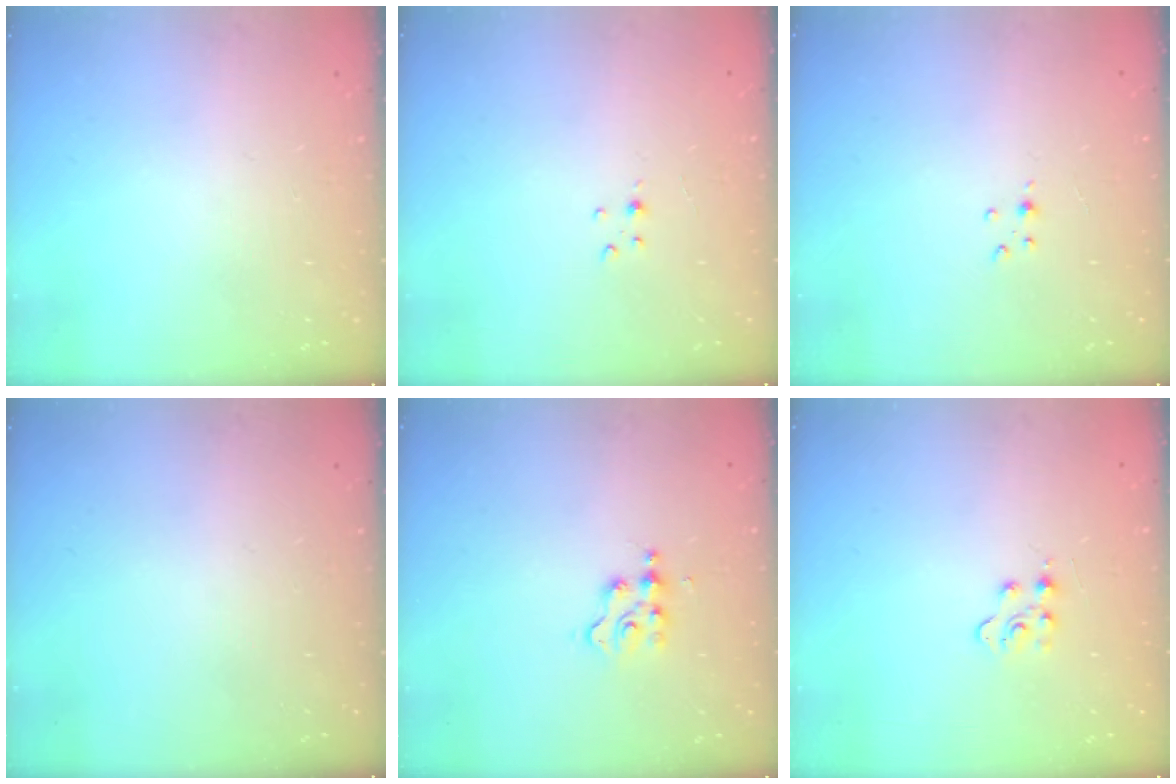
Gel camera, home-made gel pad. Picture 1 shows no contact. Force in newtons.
{"total": 2.5, "press": 2.5, "slide": 0.3}
{"total": 2.8, "press": 2.8, "slide": 0.4}
{"total": 0.0}
{"total": 2.6, "press": 2.6, "slide": 0.3}
{"total": 3.4, "press": 3.4, "slide": 0.3}